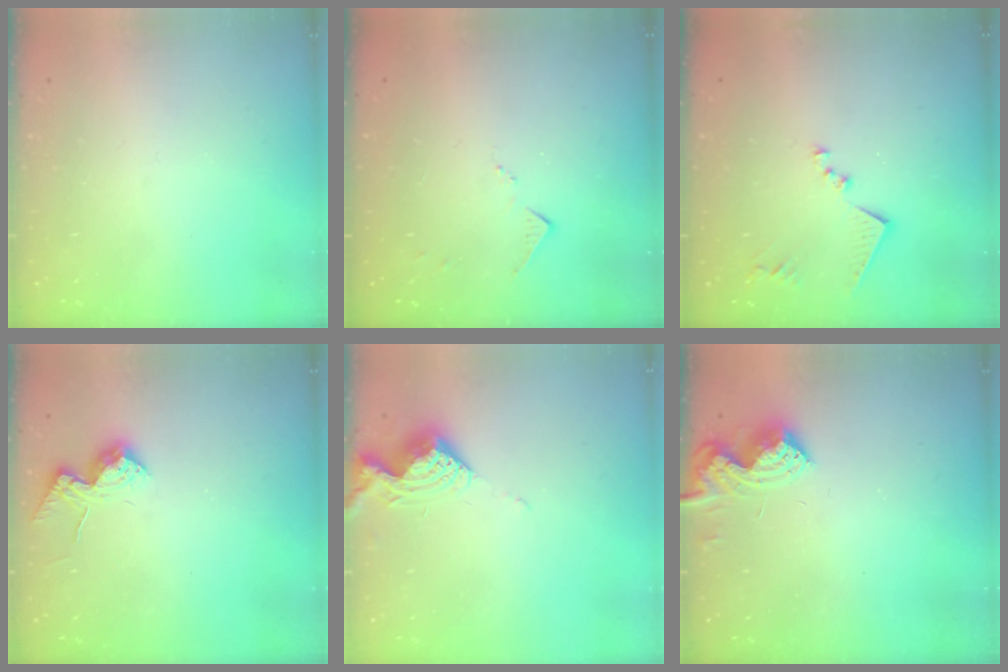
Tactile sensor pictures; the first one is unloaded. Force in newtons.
{"total": 6.4, "press": 6.3, "slide": 0.8}
{"total": 11.1, "press": 11.1, "slide": 0.9}
{"total": 12.1, "press": 12.1, "slide": 0.5}
{"total": 8.0, "press": 8.0, "slide": 0.4}
{"total": 8.1, "press": 8.1, "slide": 0.5}